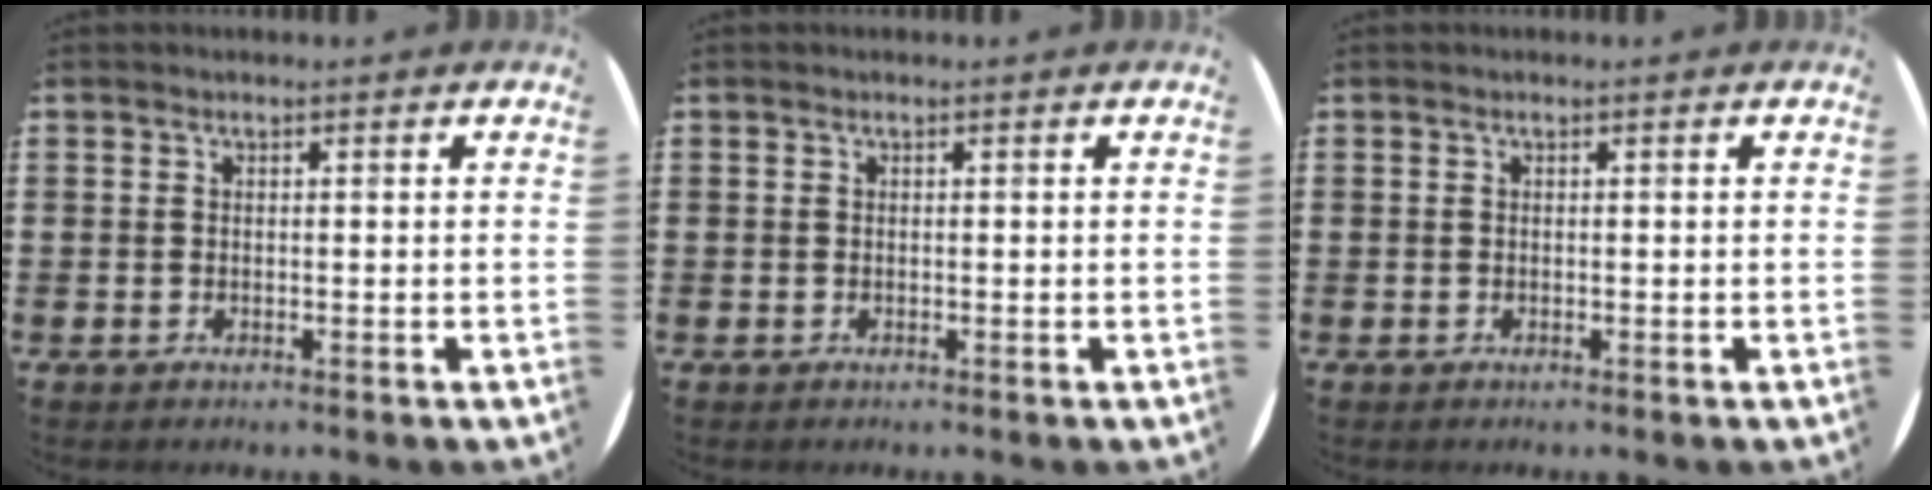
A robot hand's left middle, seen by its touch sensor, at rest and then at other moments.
{"total": 0.0}
{"total": 0.0}